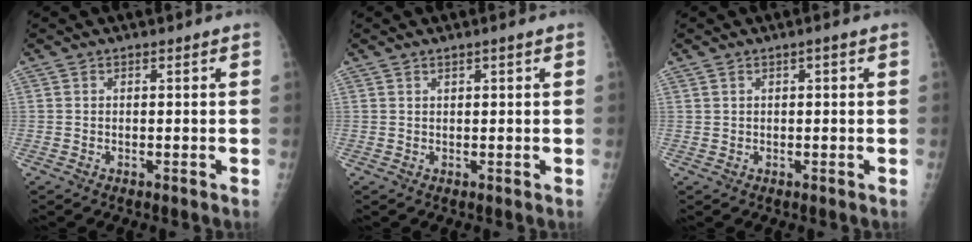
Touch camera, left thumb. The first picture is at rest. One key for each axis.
{"total": 0.8, "fx": 0.6, "fy": 0.4, "fz": 0.3, "tx": -0.001, "ty": -0.003, "tz": 0.008}
{"total": 0.7, "fx": 0.4, "fy": 0.6, "fz": 0.2, "tx": 0.004, "ty": 0.000, "tz": 0.006}